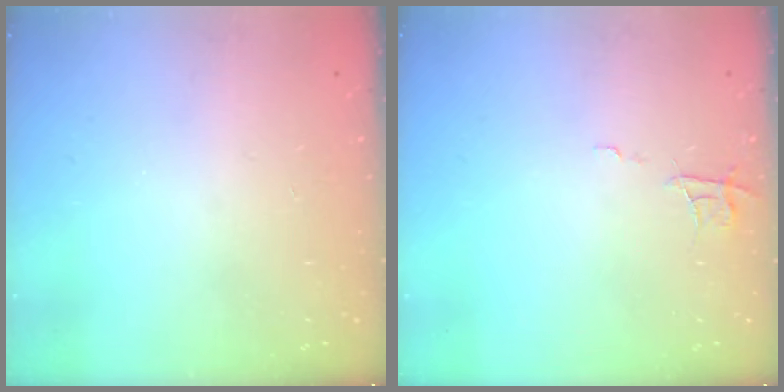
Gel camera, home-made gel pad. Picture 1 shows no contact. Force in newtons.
{"total": 4.9, "press": 4.9, "slide": 0.4}